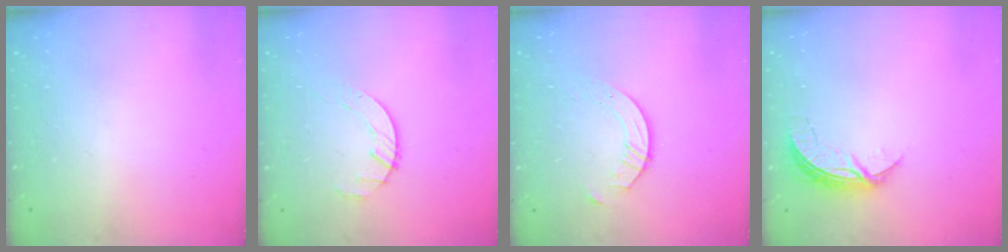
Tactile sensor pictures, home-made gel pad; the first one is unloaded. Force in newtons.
{"total": 1.7, "press": 1.7, "slide": 0.3}
{"total": 5.0, "press": 5.0, "slide": 0.5}
{"total": 6.2, "press": 6.2, "slide": 0.5}